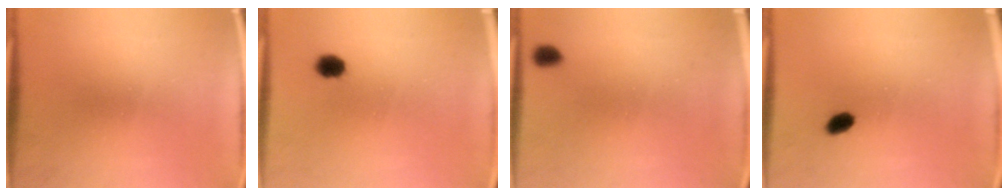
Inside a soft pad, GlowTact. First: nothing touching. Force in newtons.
{"total": 3.4}
{"total": 1.3}
{"total": 2.4}